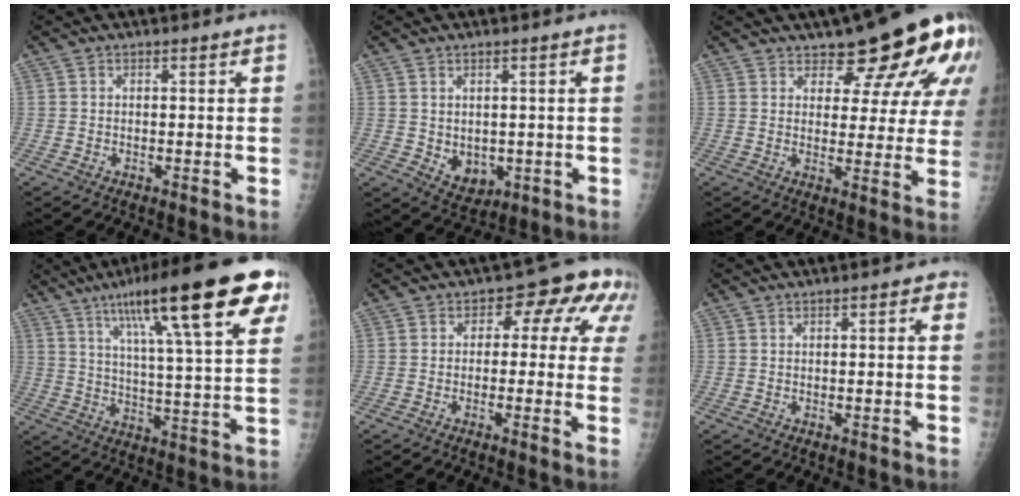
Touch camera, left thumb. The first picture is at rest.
{"total": 5.7, "force": [-0.7, 4.3, 3.6], "torque": [-0.032, -0.004, 0.010]}
{"total": 14.5, "force": [8.8, 5.6, 10.1], "torque": [-0.099, -0.043, 0.107]}
{"total": 25.2, "force": [13.1, 4.6, 21.0], "torque": [-0.307, -0.014, 0.197]}
{"total": 9.4, "force": [2.0, 5.9, 7.1], "torque": [-0.028, 0.027, 0.009]}
{"total": 2.5, "force": [0.7, 0.9, 2.3], "torque": [-0.028, 0.005, 0.005]}